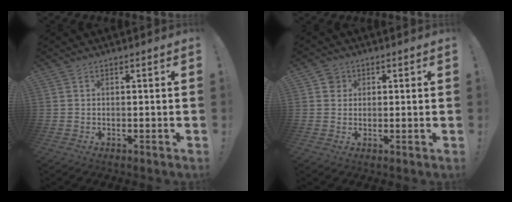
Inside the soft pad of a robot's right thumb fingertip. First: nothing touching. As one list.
[{"total": 3.4, "force": [1.3, 3.1, 0.7], "torque": [-0.010, 0.005, 0.024]}]